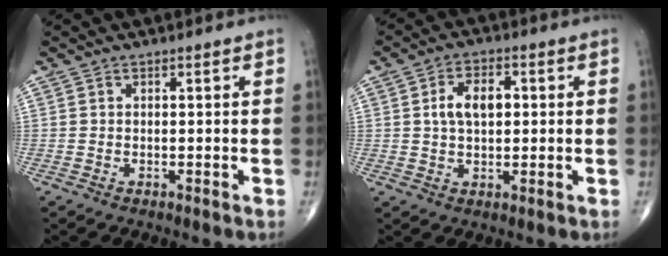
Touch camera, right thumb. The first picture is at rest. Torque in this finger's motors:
{"motor_torque": [-0.27, 0.43, 0.03, -0.03, 0.03]}